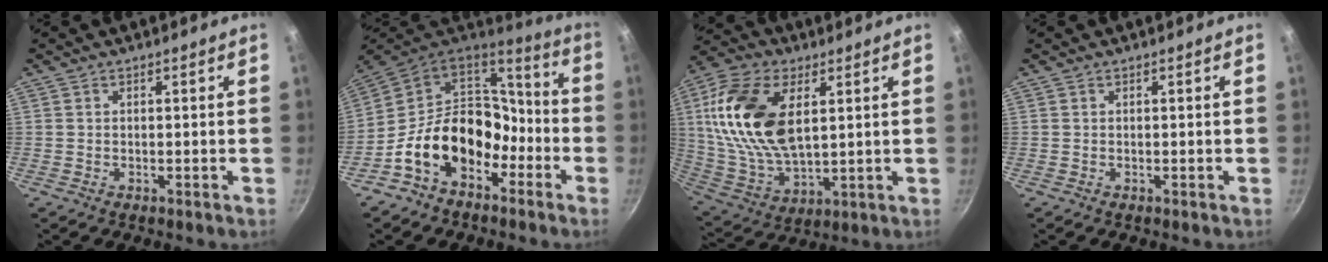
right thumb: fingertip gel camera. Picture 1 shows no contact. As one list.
[{"total": 18.6, "force": [-6.9, 13.4, 10.9], "torque": [-0.146, 0.076, -0.127]}, {"total": 20.7, "force": [5.2, 11.6, 16.3], "torque": [-0.309, -0.011, 0.106]}, {"total": 0.0}]